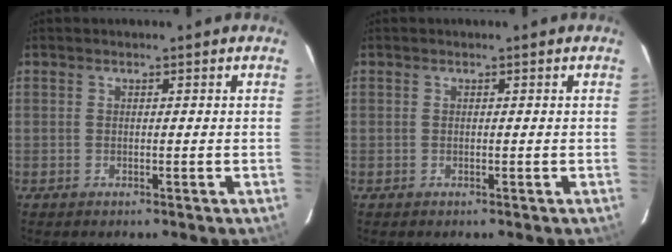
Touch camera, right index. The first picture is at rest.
{"total": 0.0}